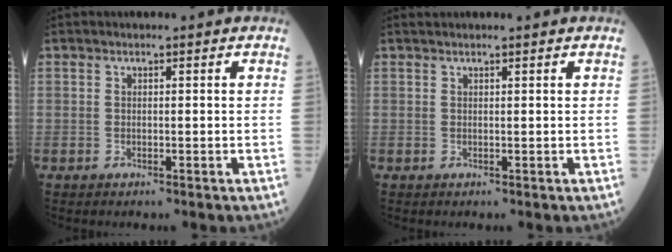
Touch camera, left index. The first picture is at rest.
{"total": 2.2, "force": [2.0, -0.1, 1.0], "torque": [-0.010, 0.023, 0.032]}